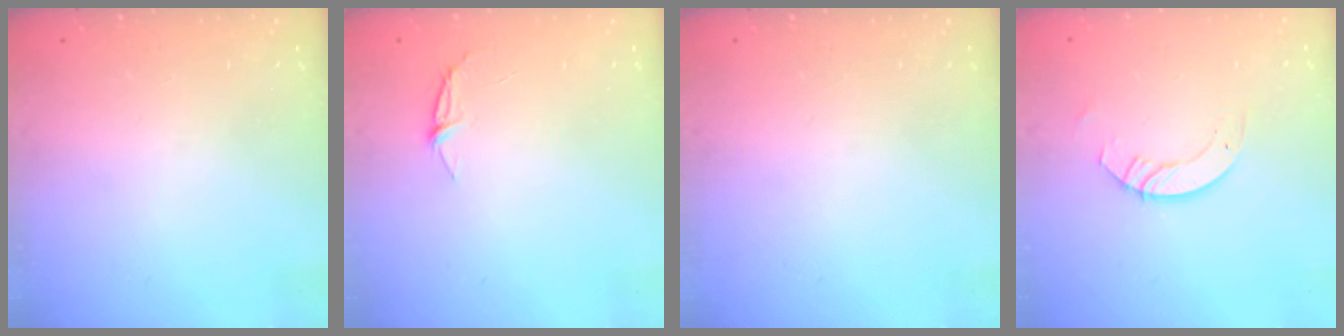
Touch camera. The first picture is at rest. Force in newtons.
{"total": 3.9, "press": 3.9, "slide": 0.4}
{"total": 0.0}
{"total": 3.7, "press": 3.7, "slide": 0.3}